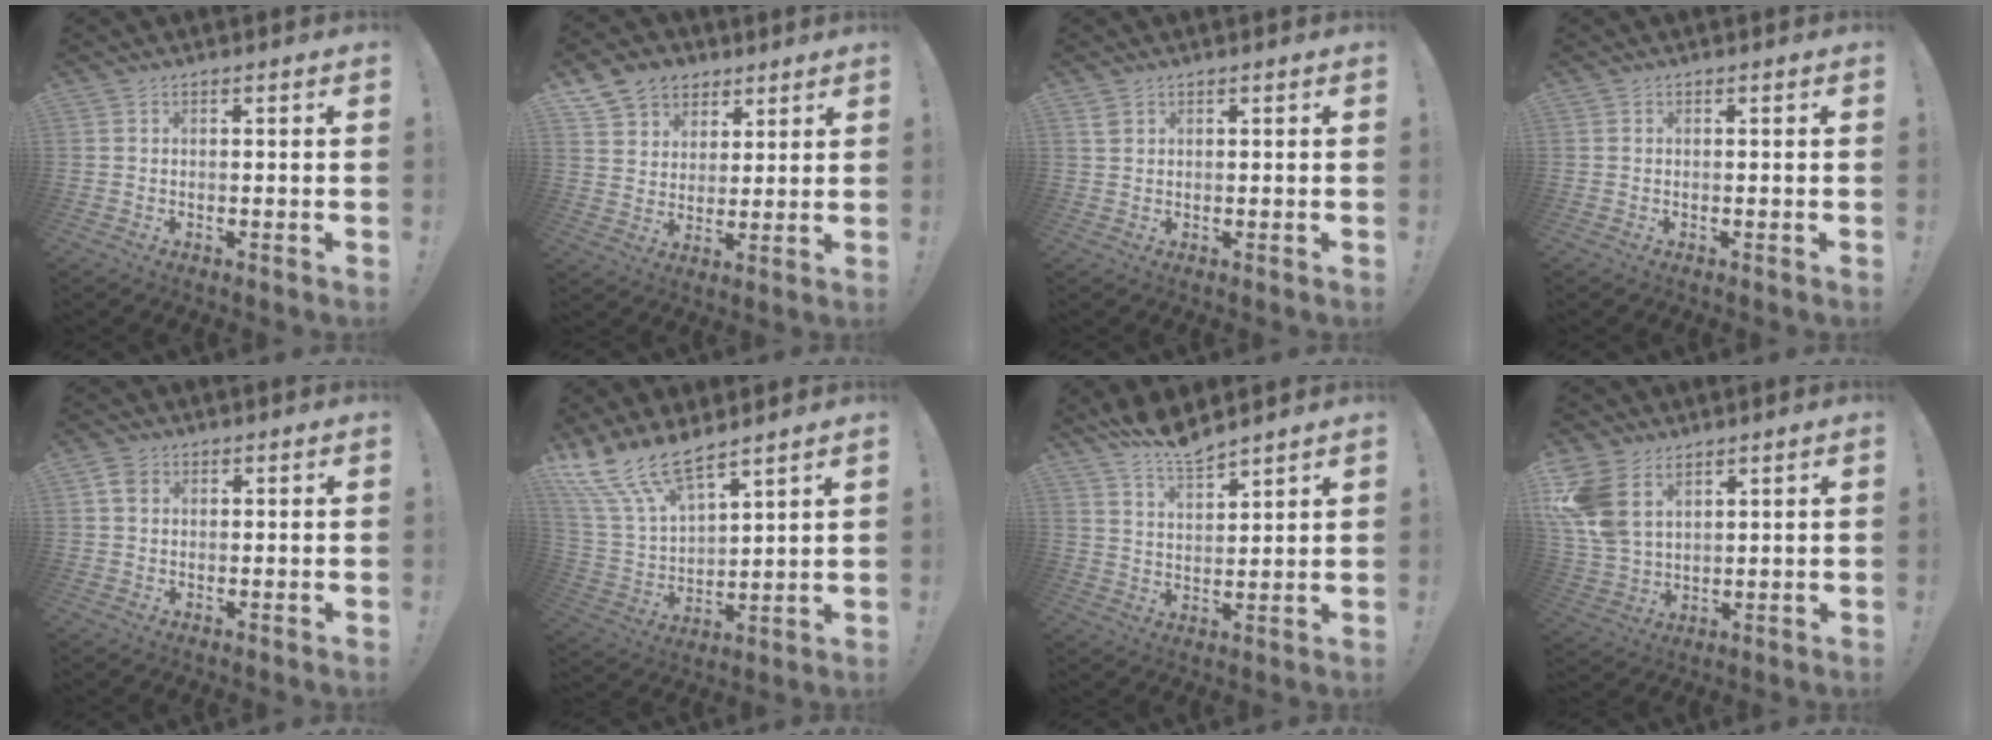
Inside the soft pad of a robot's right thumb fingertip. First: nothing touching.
{"total": 10.8, "force": [6.3, 8.2, 2.8], "torque": [-0.042, -0.038, 0.127]}
{"total": 1.8, "force": [1.1, 0.9, 1.0], "torque": [-0.014, -0.002, 0.020]}
{"total": 0.0}
{"total": 3.6, "force": [1.1, 2.9, 1.9], "torque": [-0.023, 0.001, 0.020]}
{"total": 15.5, "force": [12.7, 5.2, 7.1], "torque": [-0.156, -0.089, 0.242]}
{"total": 8.4, "force": [7.9, 1.0, 2.4], "torque": [-0.049, -0.059, 0.146]}
{"total": 11.6, "force": [5.8, 7.9, 6.2], "torque": [-0.122, -0.024, 0.120]}